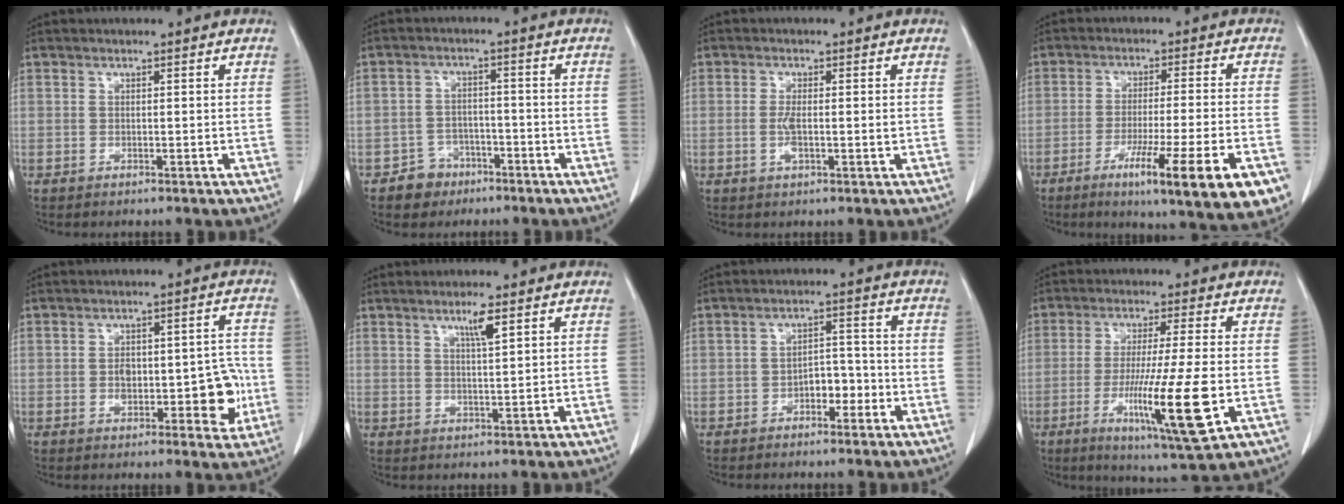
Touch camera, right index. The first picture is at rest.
{"total": 4.5, "force": [-2.9, 3.4, 0.4], "torque": [-0.002, 0.013, -0.044]}
{"total": 3.2, "force": [-0.4, 0.8, 3.1], "torque": [-0.064, -0.003, -0.008]}
{"total": 17.4, "force": [-8.9, 0.9, 15.0], "torque": [-0.159, -0.027, -0.132]}
{"total": 8.4, "force": [-1.6, 3.8, 7.3], "torque": [-0.087, 0.019, -0.014]}
{"total": 3.2, "force": [1.8, -0.1, 2.7], "torque": [-0.052, -0.005, 0.033]}
{"total": 3.9, "force": [-1.9, 2.1, 2.7], "torque": [-0.040, 0.014, -0.031]}
{"total": 13.6, "force": [-3.8, -0.1, 13.1], "torque": [-0.234, -0.033, -0.063]}